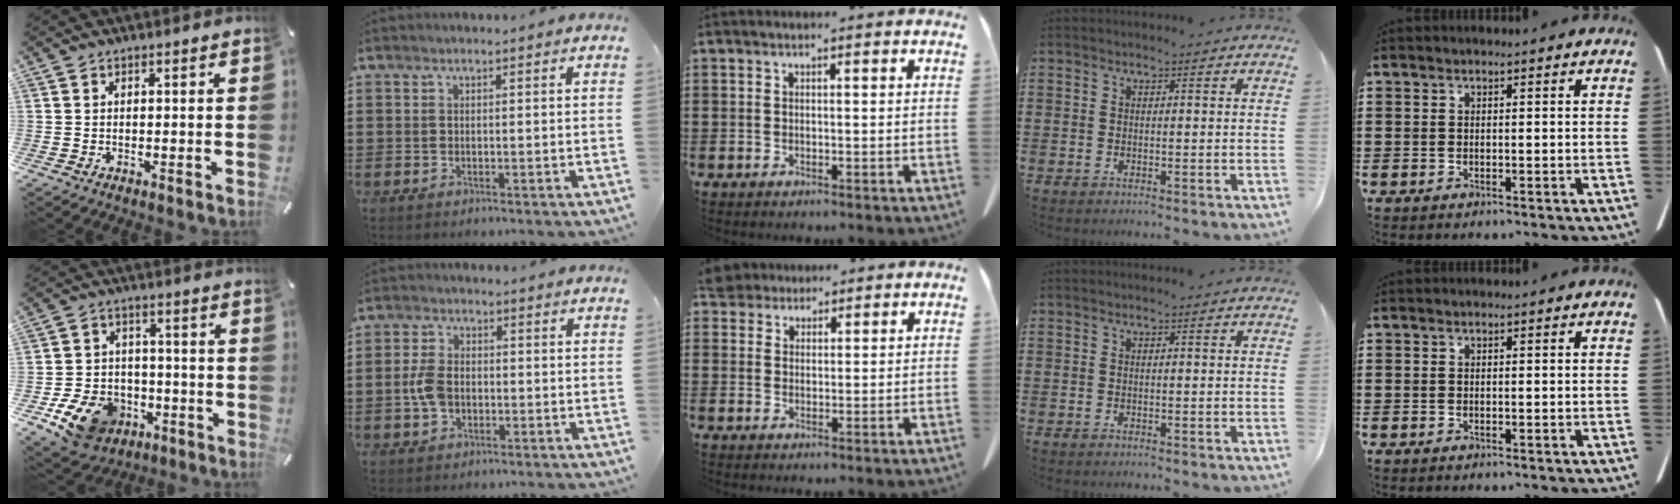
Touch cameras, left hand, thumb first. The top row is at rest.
{"thumb": {"total": 11.9, "force": [-5.9, 8.9, 5.4], "torque": [-0.098, 0.046, -0.097]}, "index": {"total": 4.9, "force": [-0.6, 3.2, 3.6], "torque": [-0.097, -0.001, -0.020]}, "middle": {"total": 3.3, "force": [3.0, 1.3, 0.2], "torque": [-0.009, -0.002, 0.058]}}